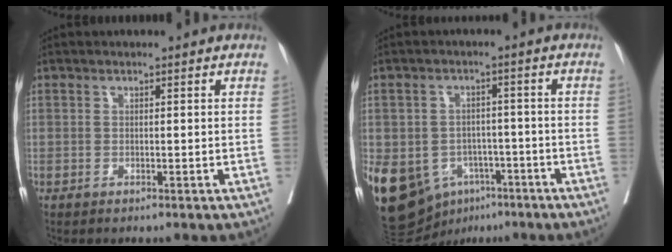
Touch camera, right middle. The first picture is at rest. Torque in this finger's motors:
{"motor_torque": [1.42, -0.72, 1.05, 0.21]}